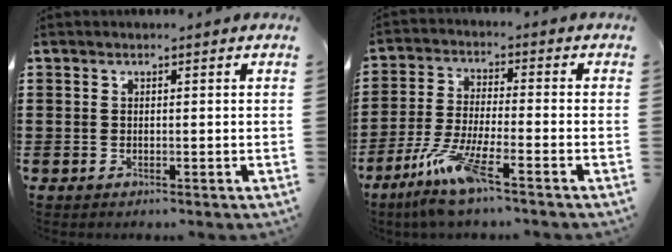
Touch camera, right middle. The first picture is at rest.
{"total": 8.6, "force": [-6.0, 0.6, 6.1], "torque": [-0.136, -0.019, -0.118]}